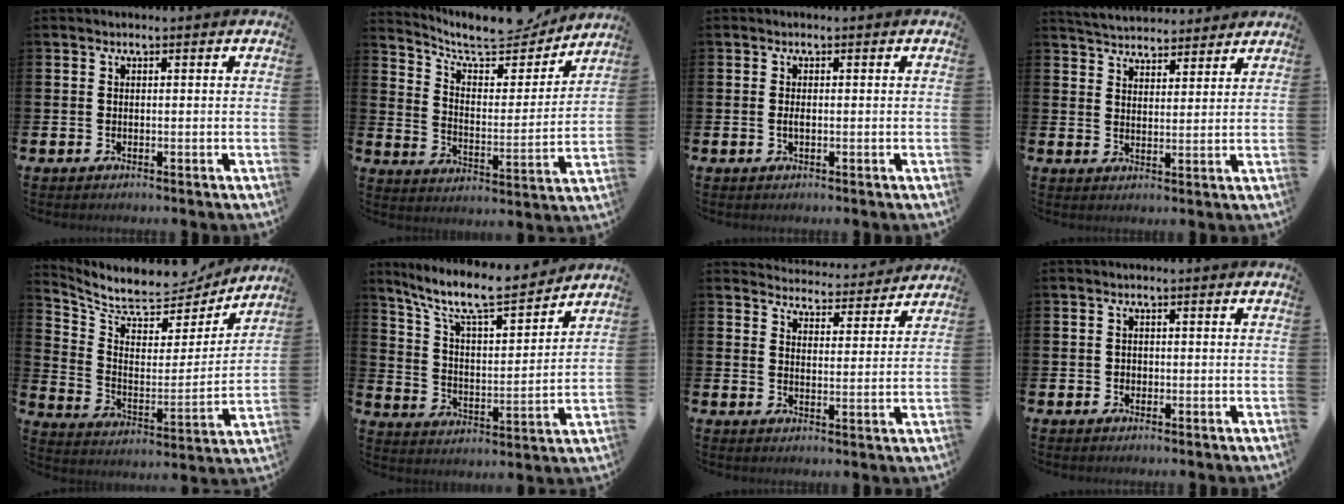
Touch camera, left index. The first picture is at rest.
{"total": 9.5, "force": [8.5, 2.7, 3.2], "torque": [-0.091, -0.059, 0.146]}
{"total": 0.9, "force": [-0.2, 0.4, 0.8], "torque": [-0.016, 0.002, -0.004]}
{"total": 4.9, "force": [4.8, 0.9, -0.1], "torque": [-0.015, -0.027, 0.087]}
{"total": 8.3, "force": [7.7, 2.6, 1.9], "torque": [-0.079, -0.062, 0.131]}
{"total": 9.9, "force": [8.8, 1.6, 4.4], "torque": [-0.118, -0.054, 0.150]}
{"total": 4.4, "force": [4.4, 0.7, -0.1], "torque": [-0.006, -0.041, 0.073]}
{"total": 0.8, "force": [-0.2, 0.8, 0.2], "torque": [-0.005, 0.007, -0.005]}